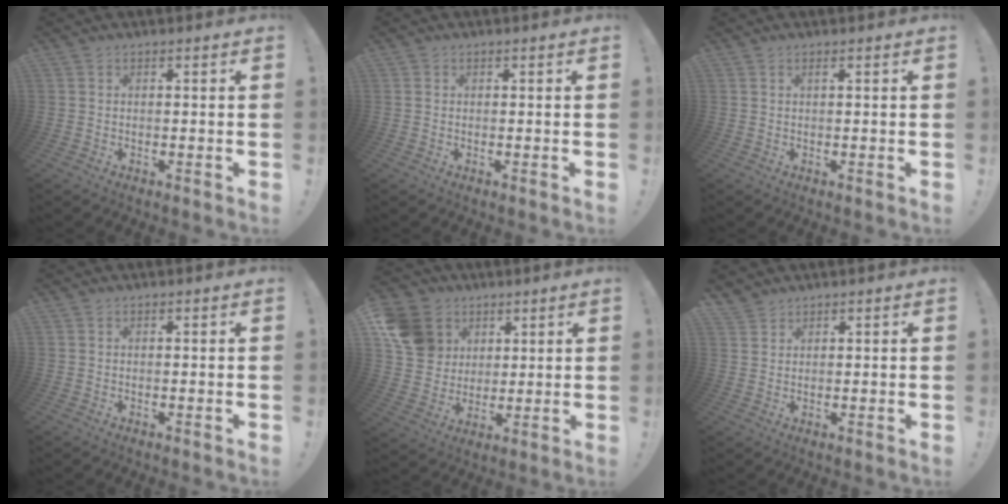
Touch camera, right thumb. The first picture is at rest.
{"total": 0.5, "force": [0.2, 0.5, 0.0], "torque": [0.002, 0.000, 0.003]}
{"total": 0.9, "force": [0.4, -0.1, 0.7], "torque": [-0.014, -0.001, 0.007]}
{"total": 0.0}
{"total": 13.8, "force": [4.9, 11.9, 5.0], "torque": [-0.069, -0.016, 0.107]}
{"total": 2.9, "force": [2.6, 1.3, 0.1], "torque": [-0.005, -0.015, 0.050]}